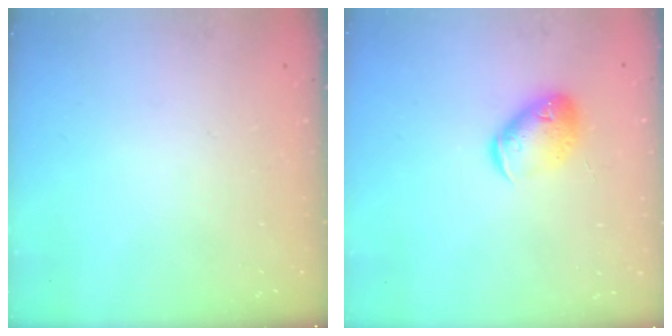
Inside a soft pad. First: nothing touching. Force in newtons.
{"total": 10.9, "press": 10.7, "slide": 1.7}